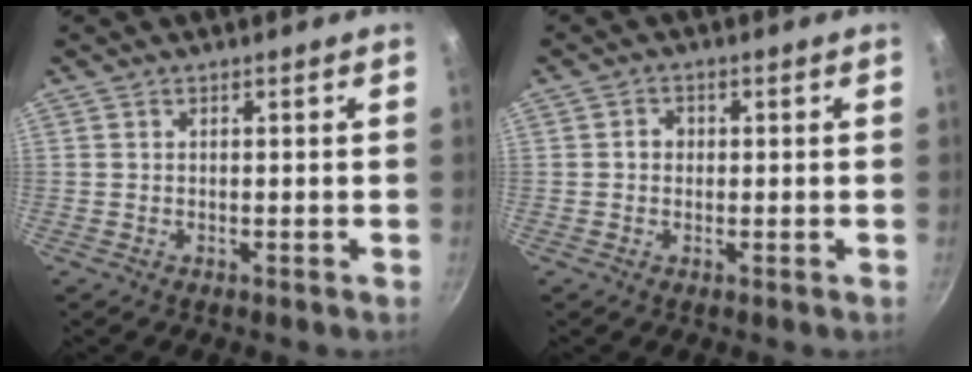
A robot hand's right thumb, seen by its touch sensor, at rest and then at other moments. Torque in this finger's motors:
{"motor_torque": [0.76, 0.43, 0.54, -0.16, -0.02]}